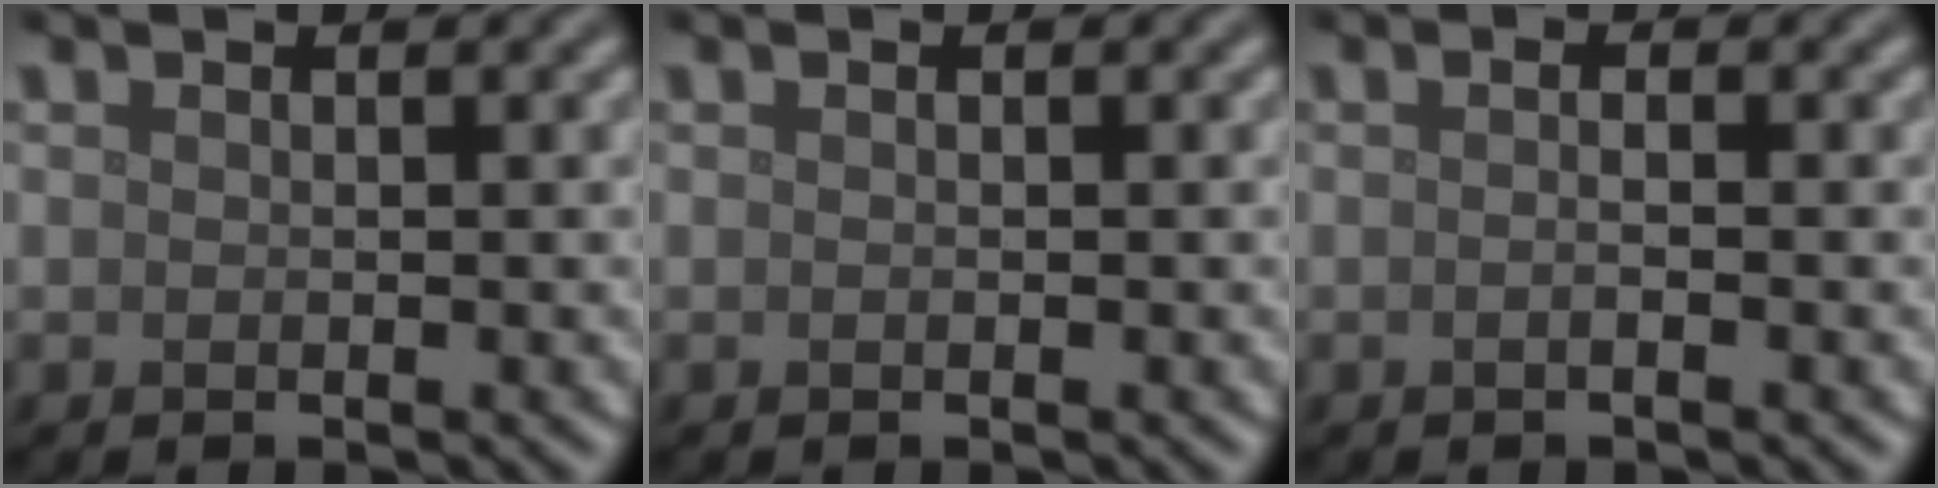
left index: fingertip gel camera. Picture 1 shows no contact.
{"total": 0.0}
{"total": 1.3, "force": [0.0, 0.5, 1.2], "torque": [-0.003, -0.009, -0.011]}